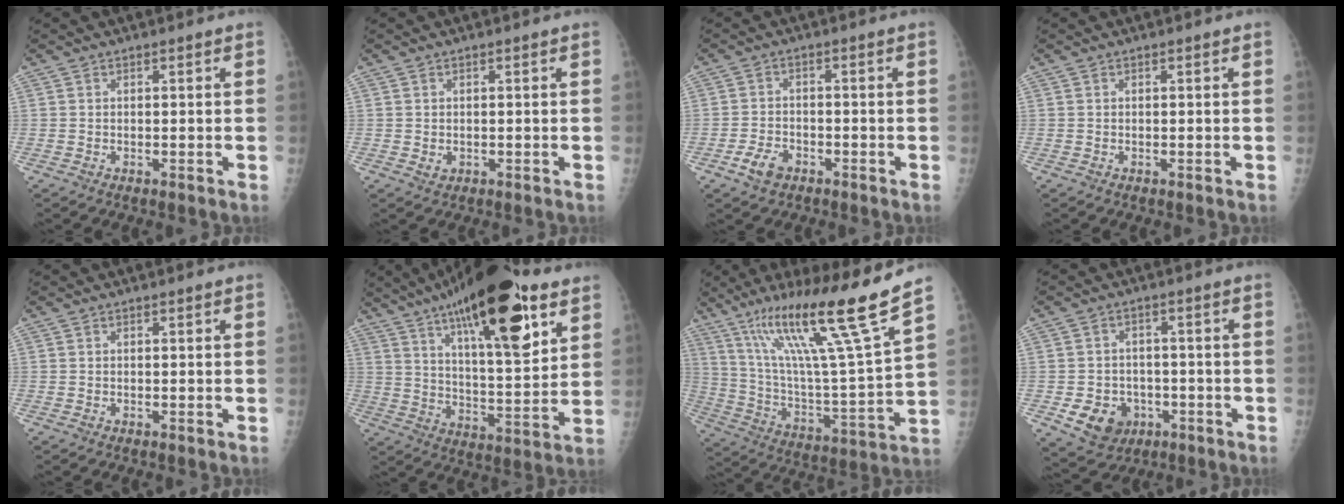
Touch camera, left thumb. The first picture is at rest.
{"total": 1.5, "force": [-0.1, 1.2, 0.8], "torque": [-0.010, -0.001, 0.005]}
{"total": 4.5, "force": [-2.5, 2.9, 2.4], "torque": [-0.040, 0.012, -0.044]}
{"total": 0.0}
{"total": 0.0}
{"total": 25.7, "force": [13.7, 8.2, 20.2], "torque": [-0.301, -0.037, 0.219]}
{"total": 24.0, "force": [15.4, 0.5, 18.4], "torque": [-0.286, -0.059, 0.268]}
{"total": 8.6, "force": [-2.8, 7.2, 3.7], "torque": [-0.037, 0.013, -0.033]}